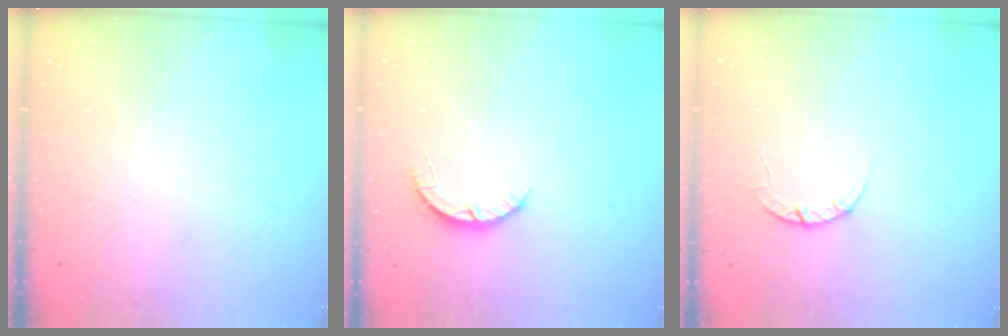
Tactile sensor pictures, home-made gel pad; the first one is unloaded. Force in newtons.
{"total": 2.7, "press": 2.7, "slide": 0.4}
{"total": 3.4, "press": 3.4, "slide": 0.4}